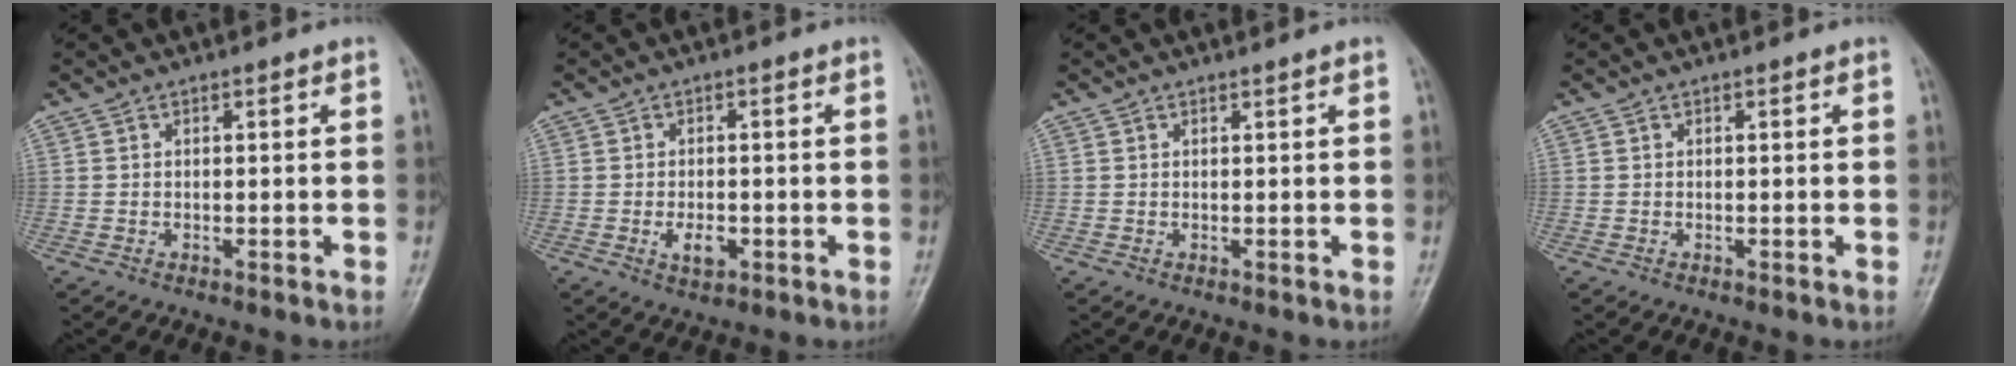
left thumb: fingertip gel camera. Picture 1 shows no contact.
{"total": 4.1, "force": [-1.3, 2.4, 3.1], "torque": [-0.043, 0.004, -0.020]}
{"total": 0.0}
{"total": 0.0}